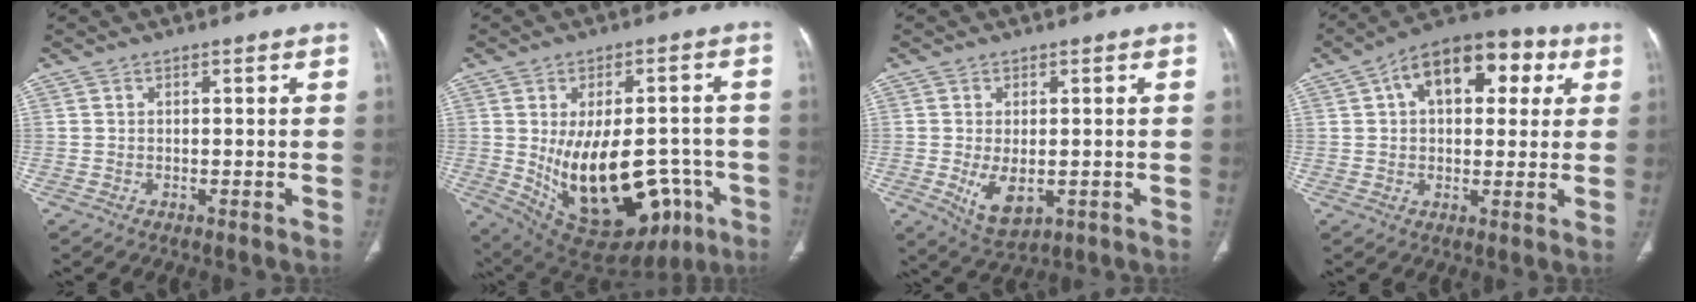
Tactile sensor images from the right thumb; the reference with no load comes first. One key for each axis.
{"total": 23.6, "fx": -5.7, "fy": 13.0, "fz": 18.9, "tx": -0.283, "ty": 0.005, "tz": -0.047}
{"total": 6.4, "fx": -1.2, "fy": 3.5, "fz": 5.2, "tx": -0.089, "ty": -0.015, "tz": -0.008}
{"total": 16.3, "fx": 5.2, "fy": 9.5, "fz": 12.1, "tx": -0.139, "ty": 0.023, "tz": 0.070}